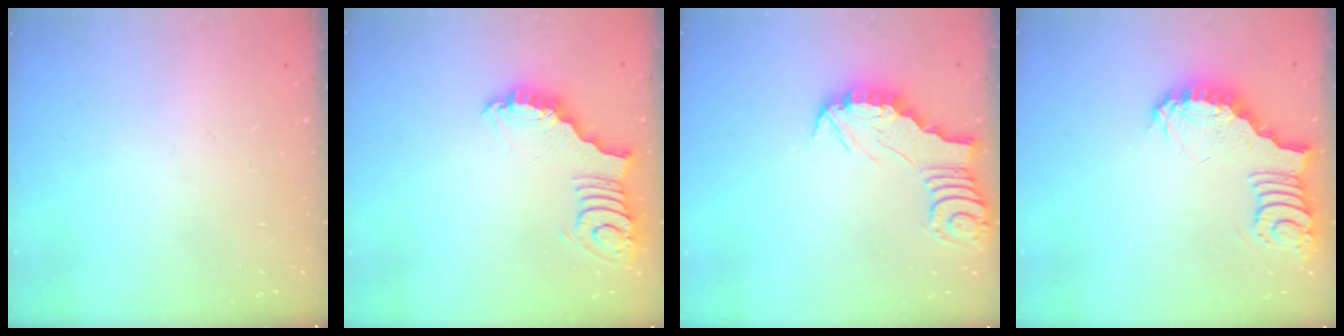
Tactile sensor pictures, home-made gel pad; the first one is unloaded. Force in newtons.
{"total": 3.0, "press": 2.9, "slide": 0.5}
{"total": 2.9, "press": 2.9, "slide": 0.3}
{"total": 3.5, "press": 3.4, "slide": 0.6}